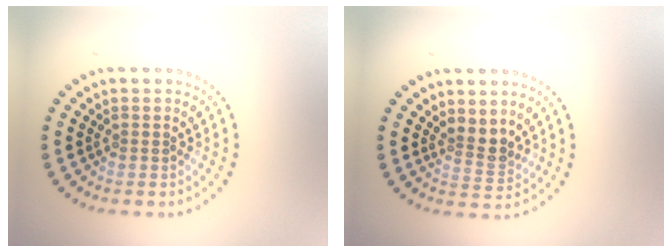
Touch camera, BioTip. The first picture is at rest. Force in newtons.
{"total": 2.2, "press": 1.8, "slide": 1.4}